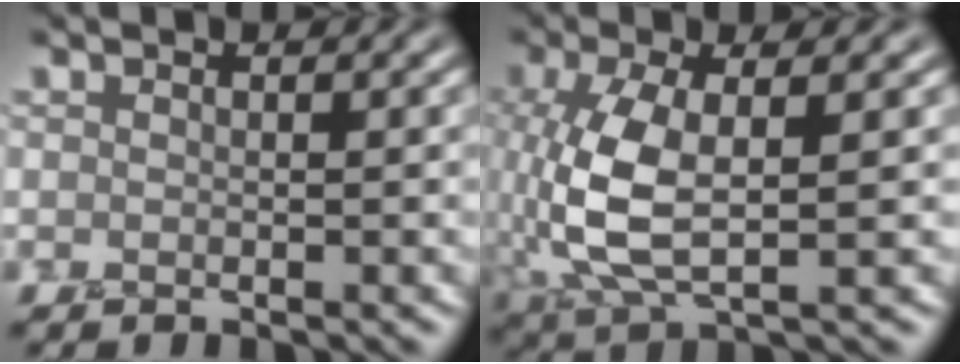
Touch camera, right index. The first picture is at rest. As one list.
[{"total": 7.6, "force": [-0.3, 3.3, 6.8], "torque": [-0.166, -0.001, -0.004]}]